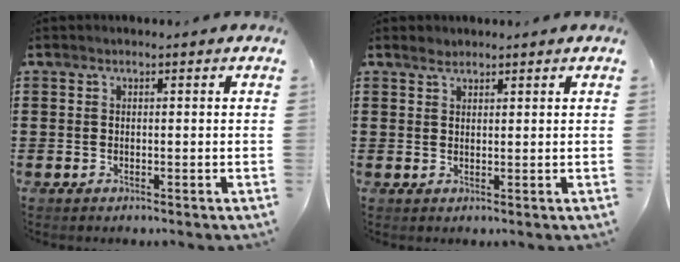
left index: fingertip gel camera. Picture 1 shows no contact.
{"total": 1.3, "force": [1.1, 0.5, 0.4], "torque": [-0.011, 0.001, 0.022]}